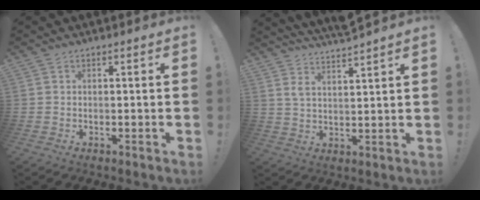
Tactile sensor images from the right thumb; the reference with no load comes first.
{"total": 5.8, "force": [5.0, 1.0, 2.9], "torque": [-0.052, -0.026, 0.089]}